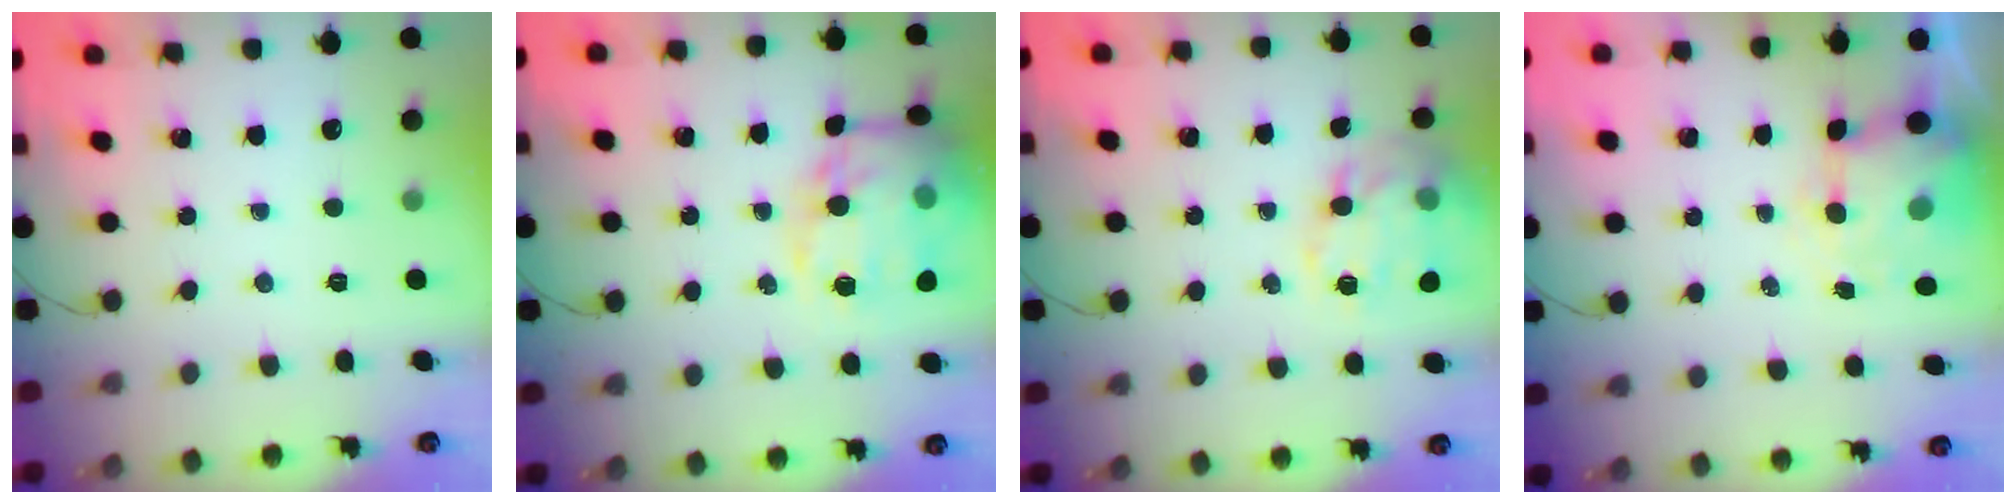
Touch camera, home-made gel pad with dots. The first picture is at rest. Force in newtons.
{"total": 20.7, "press": 20.6, "slide": 2.2}
{"total": 18.3, "press": 18.2, "slide": 1.9}
{"total": 7.0, "press": 6.9, "slide": 1.3}